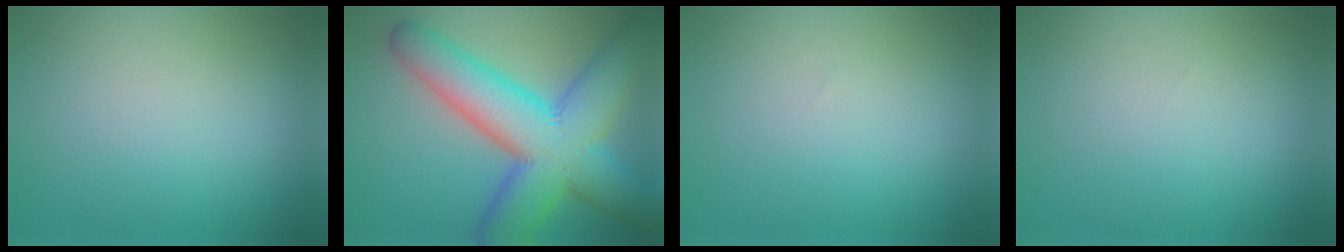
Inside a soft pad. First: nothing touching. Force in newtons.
{"total": 12.7, "press": 12.7, "slide": 0.2}
{"total": 0.0}
{"total": 0.0}